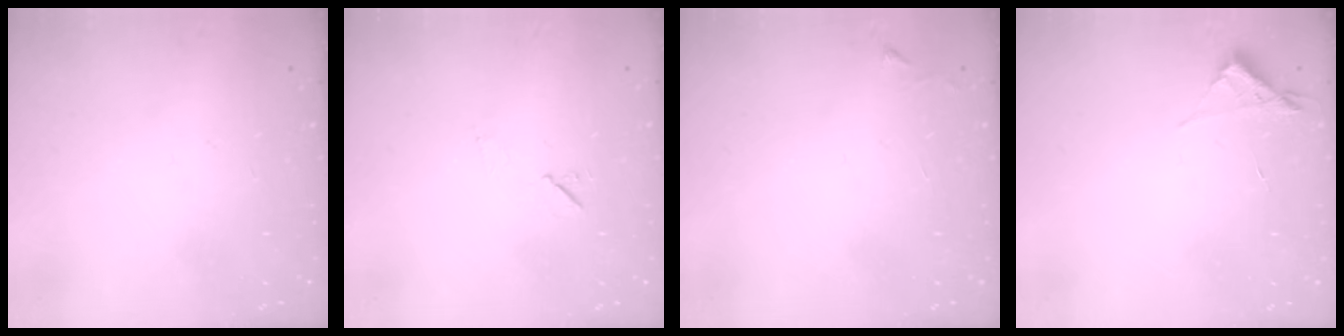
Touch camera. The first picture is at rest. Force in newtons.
{"total": 5.2, "press": 4.7, "slide": 2.1}
{"total": 2.3, "press": 2.3, "slide": 0.4}
{"total": 3.0, "press": 3.0, "slide": 0.3}